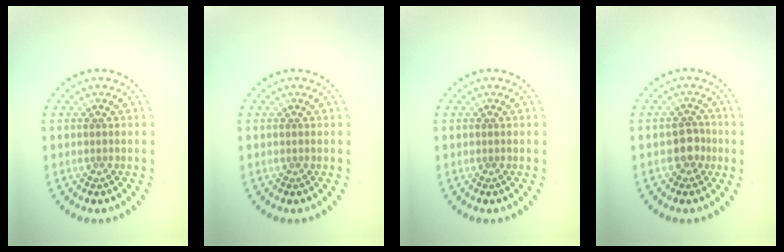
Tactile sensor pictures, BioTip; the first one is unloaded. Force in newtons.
{"total": 0.0}
{"total": 0.0}
{"total": 2.0, "press": 1.8, "slide": 0.9}